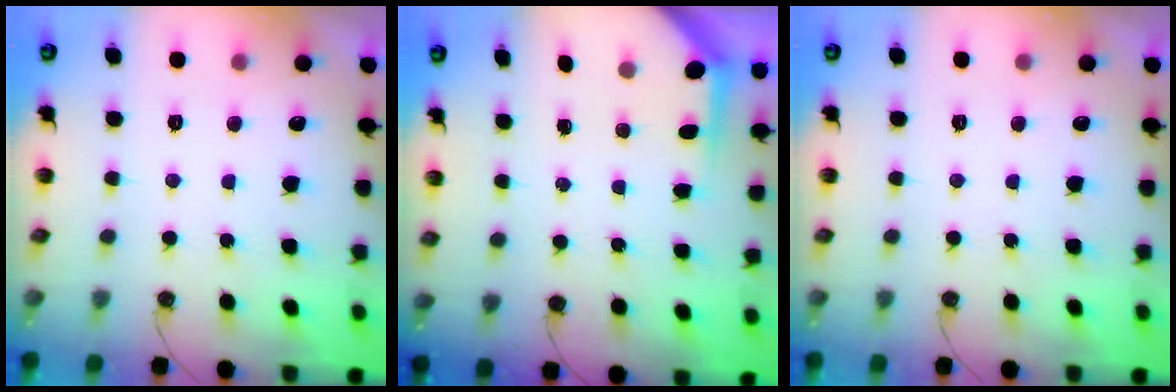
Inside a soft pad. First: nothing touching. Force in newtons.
{"total": 3.6, "press": 3.6, "slide": 0.4}
{"total": 0.0}